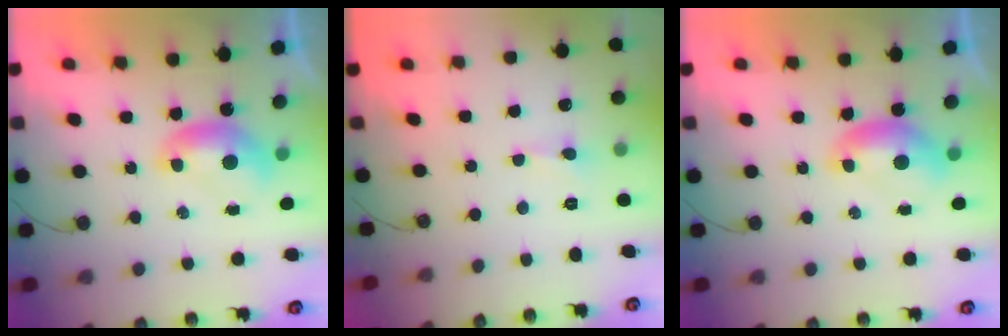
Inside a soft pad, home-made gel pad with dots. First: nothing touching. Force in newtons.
{"total": 1.6, "press": 1.5, "slide": 0.5}
{"total": 0.0}